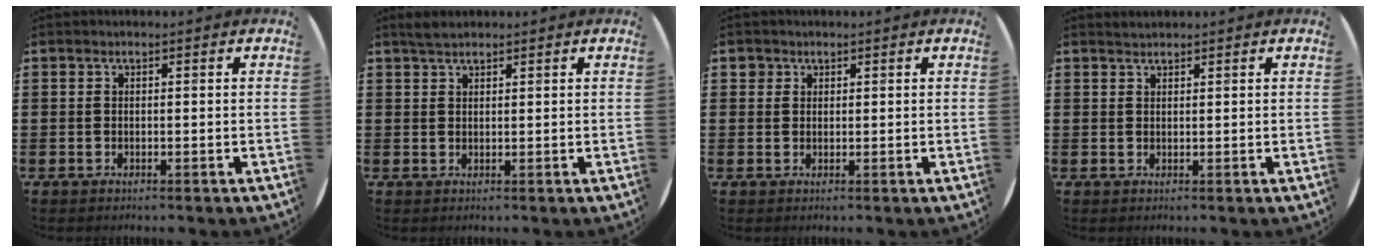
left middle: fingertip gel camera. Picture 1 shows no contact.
{"total": 1.8, "force": [1.7, 0.5, 0.6], "torque": [-0.007, 0.002, 0.030]}
{"total": 1.2, "force": [0.9, 0.8, 0.0], "torque": [0.013, -0.005, 0.016]}
{"total": 1.0, "force": [1.0, 0.1, 0.1], "torque": [-0.002, 0.001, 0.019]}